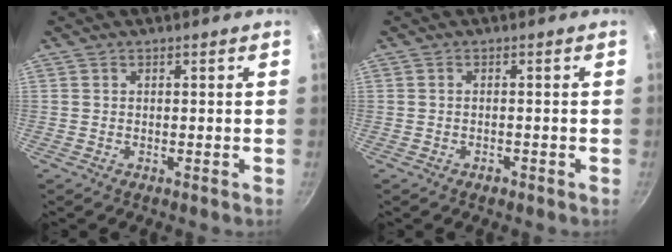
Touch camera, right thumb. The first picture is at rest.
{"total": 1.1, "force": [-0.7, 0.6, 0.6], "torque": [-0.011, 0.008, -0.008]}